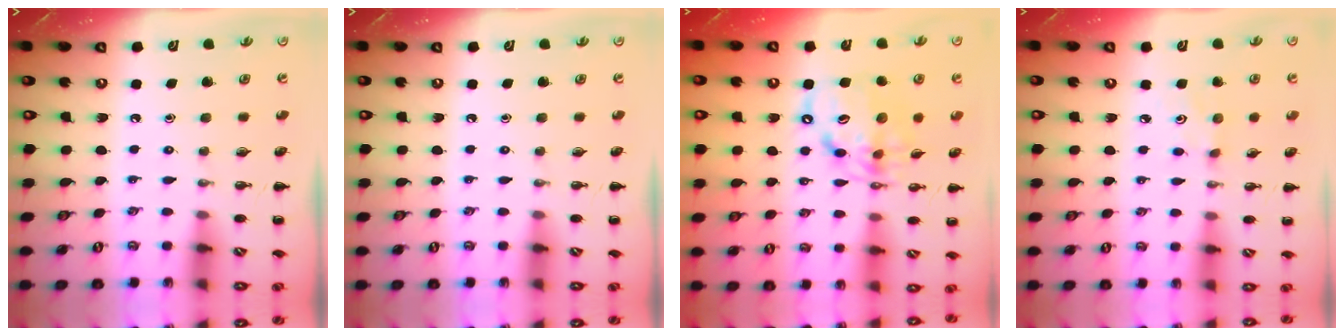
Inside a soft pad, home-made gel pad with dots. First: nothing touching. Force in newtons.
{"total": 0.0}
{"total": 11.7, "press": 11.1, "slide": 3.7}
{"total": 2.7, "press": 2.6, "slide": 0.6}